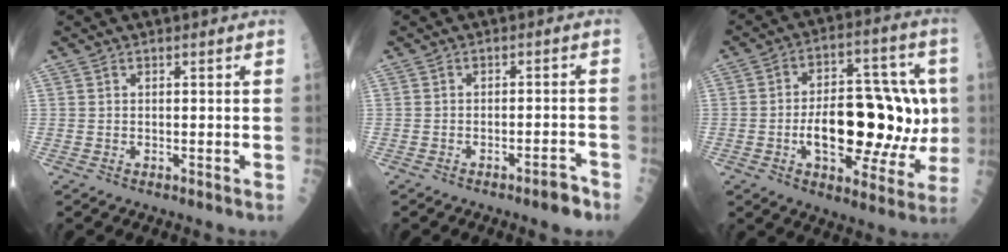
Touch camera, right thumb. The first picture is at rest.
{"total": 3.6, "force": [-2.5, 0.8, 2.5], "torque": [-0.031, 0.019, -0.033]}
{"total": 22.2, "force": [-1.4, 11.0, 19.2], "torque": [-0.250, 0.024, -0.011]}